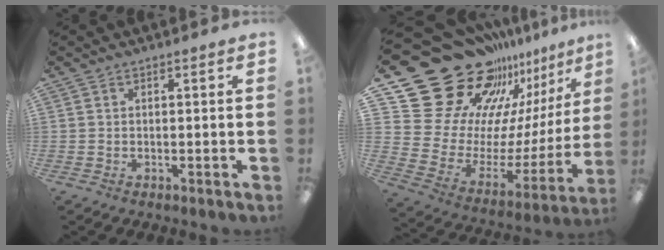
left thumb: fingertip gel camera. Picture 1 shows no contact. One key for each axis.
{"total": 28.9, "fx": 20.4, "fy": 16.4, "fz": 12.3, "tx": -0.180, "ty": -0.178, "tz": 0.409}